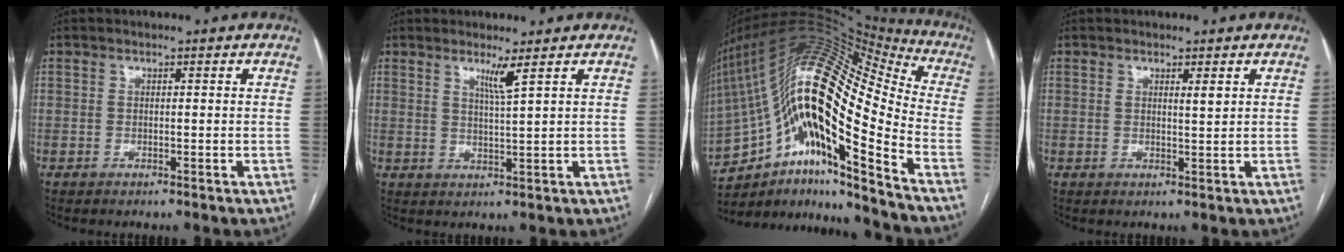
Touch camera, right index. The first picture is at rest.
{"total": 2.8, "force": [1.8, -0.9, 2.0], "torque": [-0.039, -0.015, 0.036]}
{"total": 28.5, "force": [-13.0, 6.3, 24.6], "torque": [-0.447, 0.037, -0.229]}
{"total": 1.4, "force": [0.8, 0.1, 1.2], "torque": [-0.021, -0.005, 0.011]}